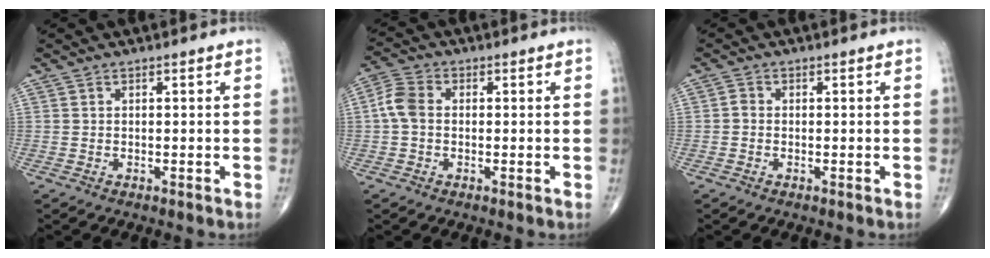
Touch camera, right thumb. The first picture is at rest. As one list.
[{"total": 5.0, "force": [0.0, 3.6, 3.5], "torque": [-0.076, 0.016, -0.008]}, {"total": 1.1, "force": [-0.2, 0.9, 0.6], "torque": [-0.005, 0.002, -0.007]}]